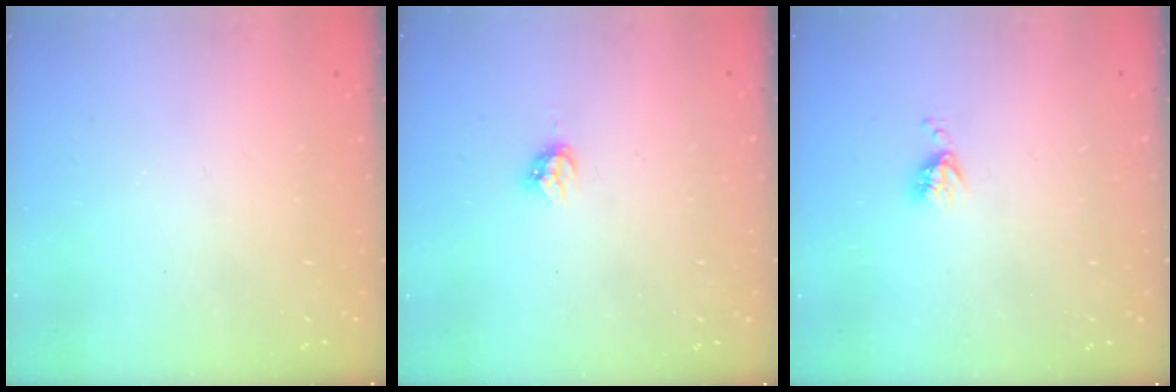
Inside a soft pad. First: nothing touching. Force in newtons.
{"total": 4.2, "press": 4.2, "slide": 0.6}
{"total": 3.9, "press": 3.9, "slide": 0.6}